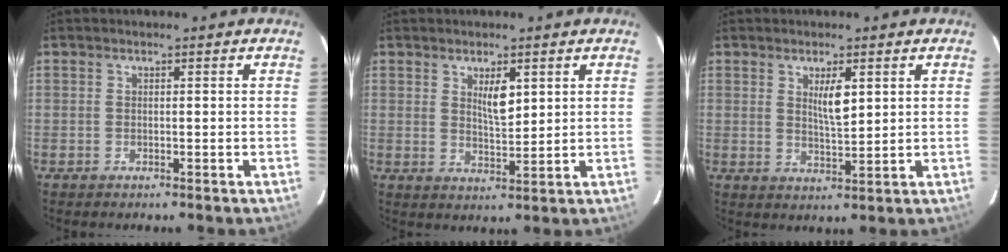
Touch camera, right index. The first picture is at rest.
{"total": 4.1, "force": [1.7, 1.2, 3.5], "torque": [-0.063, -0.005, 0.034]}
{"total": 4.2, "force": [1.6, 0.8, 3.8], "torque": [-0.066, -0.006, 0.030]}